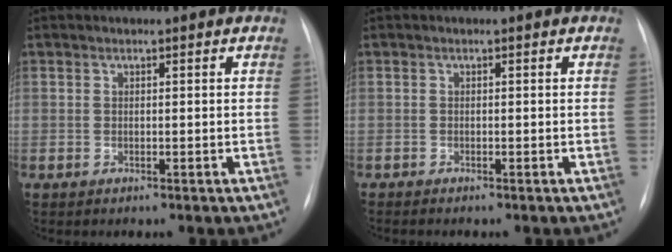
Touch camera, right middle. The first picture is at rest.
{"total": 0.8, "force": [-0.7, 0.0, 0.4], "torque": [-0.009, -0.004, -0.010]}